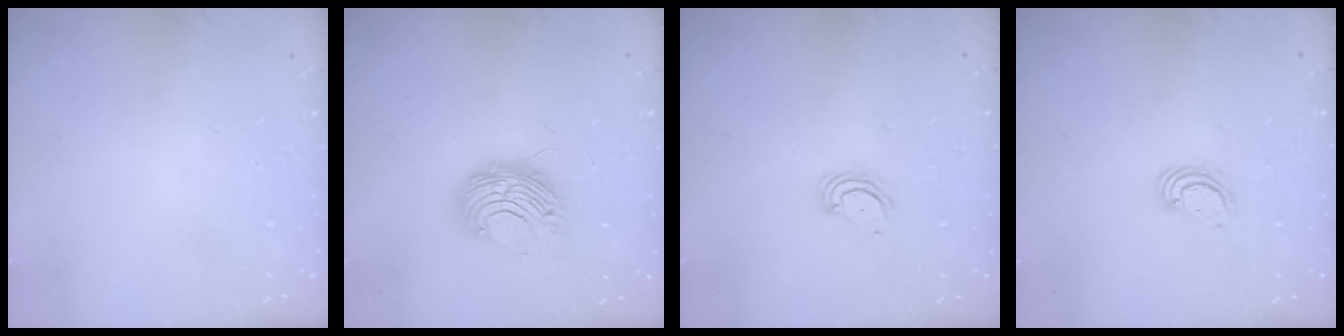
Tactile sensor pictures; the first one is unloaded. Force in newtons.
{"total": 8.9, "press": 8.9, "slide": 0.1}
{"total": 2.3, "press": 2.3, "slide": 0.2}
{"total": 3.5, "press": 3.5, "slide": 0.3}